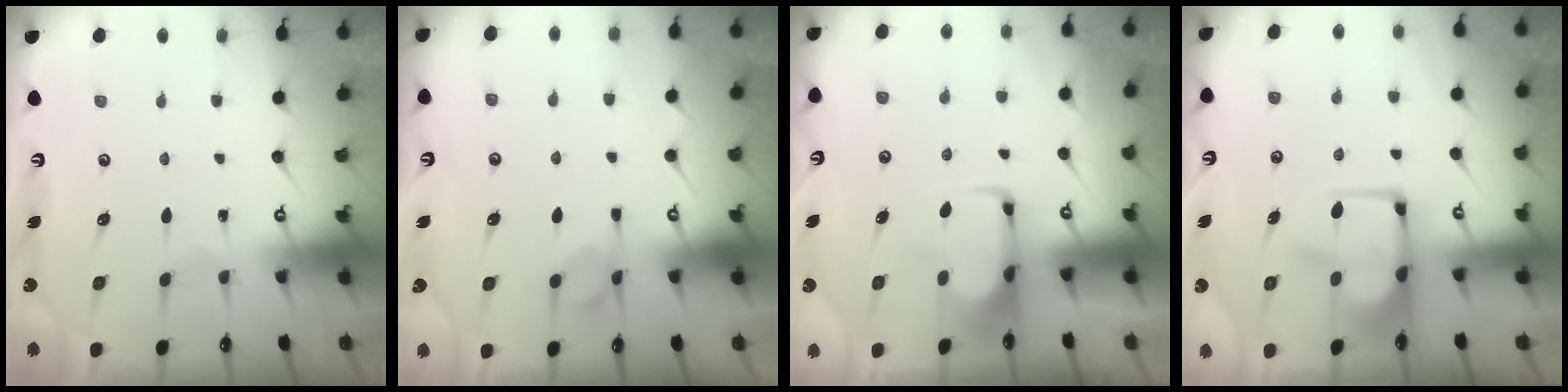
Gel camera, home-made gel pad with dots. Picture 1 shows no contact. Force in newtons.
{"total": 1.7, "press": 1.5, "slide": 0.9}
{"total": 1.9, "press": 1.9, "slide": 0.4}
{"total": 3.4, "press": 3.3, "slide": 0.8}